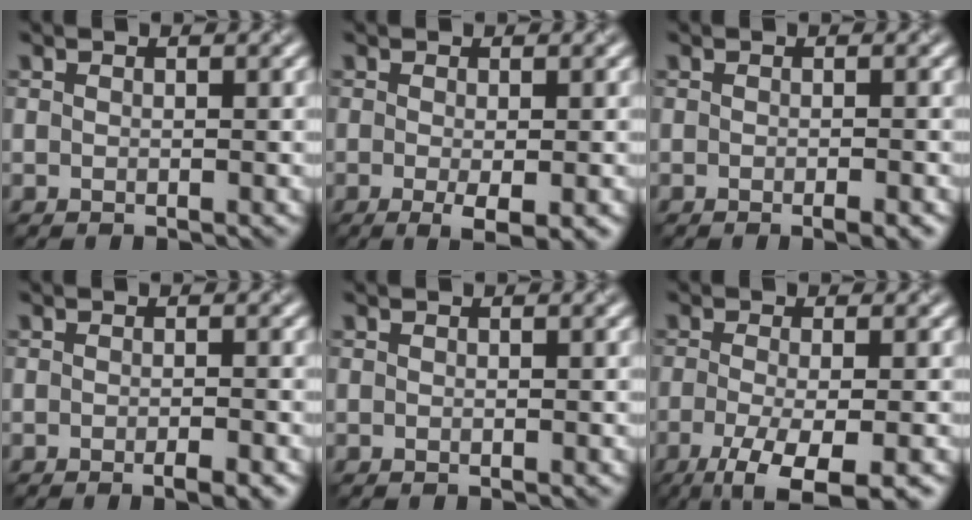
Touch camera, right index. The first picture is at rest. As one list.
[{"total": 2.6, "force": [-0.8, 0.4, 2.5], "torque": [-0.042, -0.009, -0.010]}, {"total": 1.7, "force": [-0.8, 0.3, 1.4], "torque": [-0.013, -0.003, -0.011]}, {"total": 2.1, "force": [-1.1, 0.4, 1.7], "torque": [-0.019, -0.003, -0.016]}, {"total": 0.0}, {"total": 6.8, "force": [-3.4, 1.9, 5.6], "torque": [-0.087, -0.010, -0.058]}]